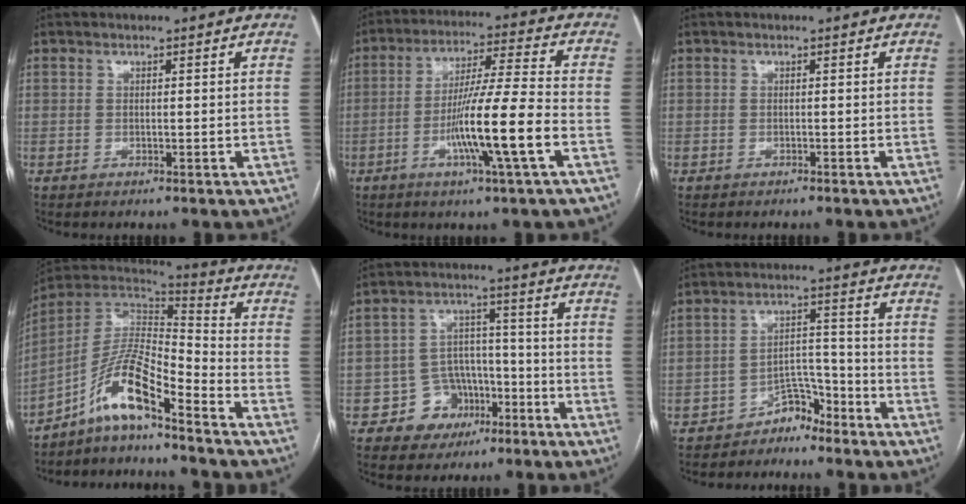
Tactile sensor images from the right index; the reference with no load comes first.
{"total": 12.6, "force": [-4.1, -1.0, 11.9], "torque": [-0.215, -0.007, -0.078]}
{"total": 0.0}
{"total": 11.5, "force": [-8.0, 1.2, 8.1], "torque": [-0.159, 0.020, -0.148]}
{"total": 7.7, "force": [-3.9, 6.5, 1.5], "torque": [-0.012, 0.020, -0.053]}
{"total": 4.5, "force": [-4.0, 2.1, 0.7], "torque": [0.001, 0.022, -0.065]}